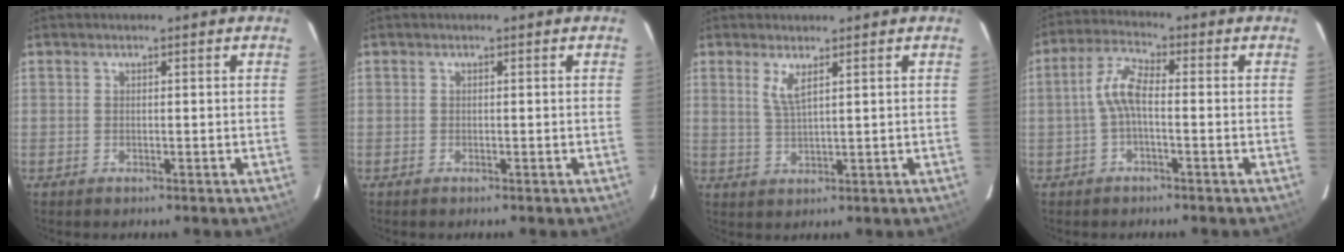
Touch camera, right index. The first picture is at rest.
{"total": 0.0}
{"total": 3.3, "force": [1.7, 0.2, 2.8], "torque": [-0.057, -0.005, 0.033]}
{"total": 5.3, "force": [-1.1, 1.6, 4.9], "torque": [-0.110, 0.017, -0.024]}